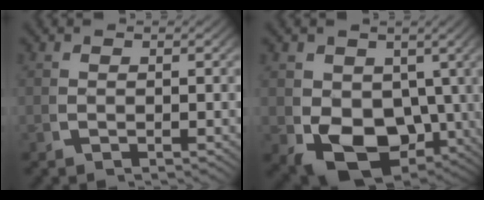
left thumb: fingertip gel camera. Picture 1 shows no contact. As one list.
[{"total": 11.8, "force": [-2.5, 8.3, 8.1], "torque": [-0.164, -0.079, -0.001]}]